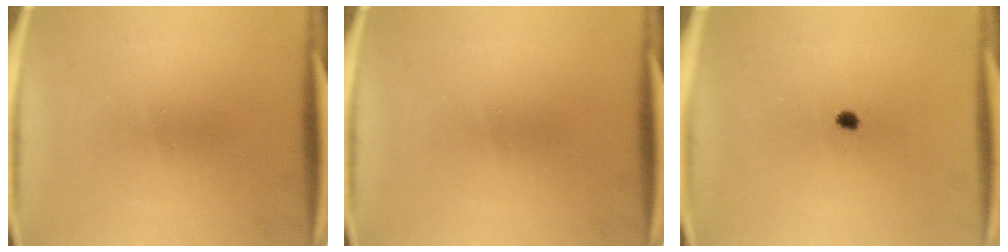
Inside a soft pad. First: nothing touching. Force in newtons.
{"total": 0.0}
{"total": 1.5}